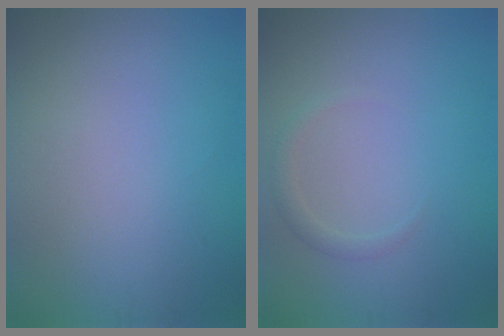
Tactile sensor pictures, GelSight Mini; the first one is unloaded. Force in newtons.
{"total": 1.1, "press": 1.1, "slide": 0.1}